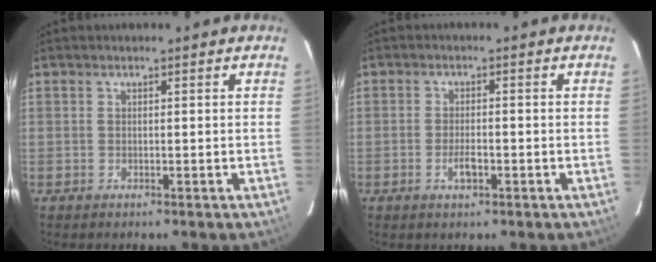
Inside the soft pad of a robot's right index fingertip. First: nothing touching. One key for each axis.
{"total": 3.0, "fx": -1.2, "fy": 1.2, "fz": 2.4, "tx": -0.049, "ty": 0.000, "tz": -0.021}